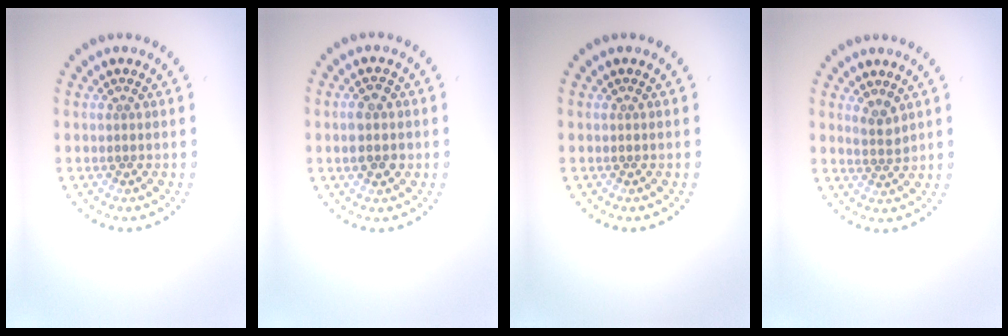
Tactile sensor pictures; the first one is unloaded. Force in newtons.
{"total": 2.9, "press": 2.8, "slide": 0.2}
{"total": 0.0}
{"total": 1.8, "press": 1.3, "slide": 1.2}